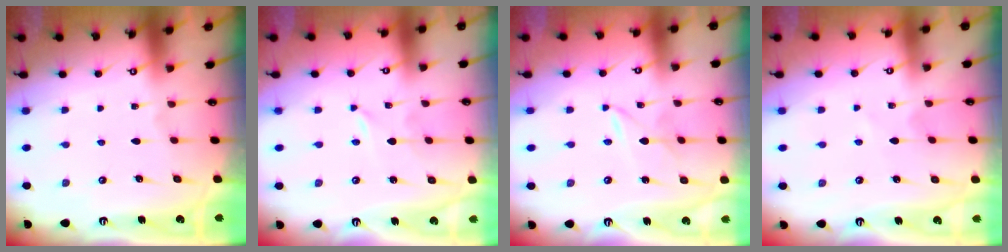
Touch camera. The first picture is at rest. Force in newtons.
{"total": 0.0}
{"total": 1.7, "press": 1.7, "slide": 0.0}
{"total": 2.2, "press": 2.2, "slide": 0.3}